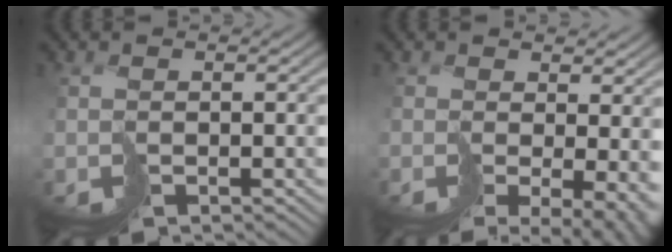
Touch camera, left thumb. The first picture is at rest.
{"total": 7.8, "force": [-1.5, 3.1, 7.0], "torque": [-0.123, -0.035, 0.005]}